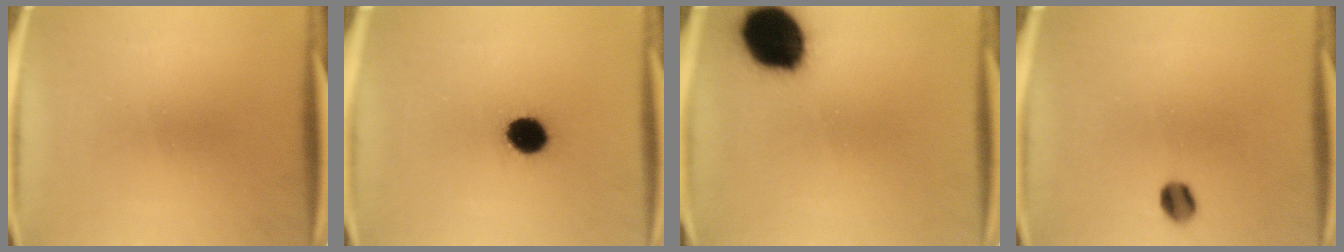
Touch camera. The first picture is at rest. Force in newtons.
{"total": 6.7}
{"total": 18.2}
{"total": 3.4}